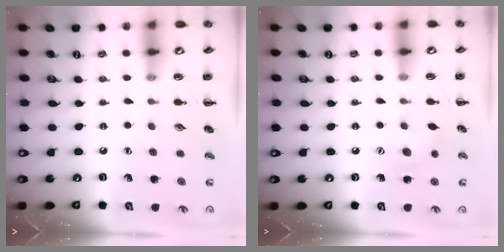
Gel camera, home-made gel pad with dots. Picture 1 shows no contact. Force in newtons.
{"total": 6.5, "press": 6.3, "slide": 1.6}